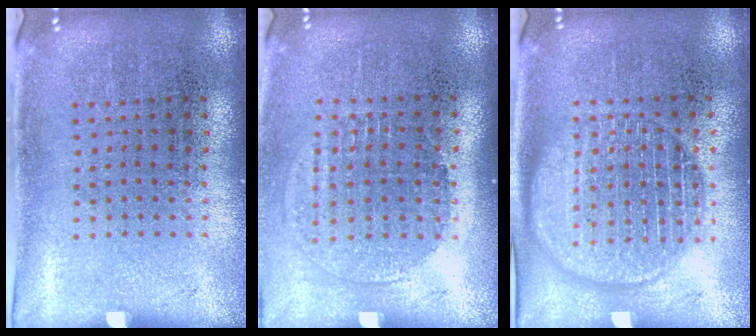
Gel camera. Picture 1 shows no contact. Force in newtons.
{"total": 1.3, "press": 1.2, "slide": 0.5}
{"total": 2.3, "press": 2.3, "slide": 0.3}